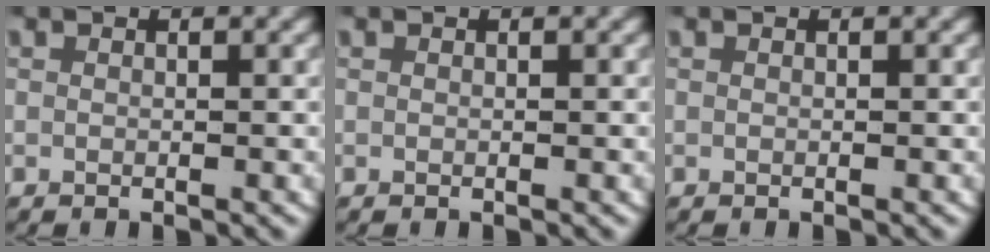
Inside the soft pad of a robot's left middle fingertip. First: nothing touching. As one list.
[{"total": 0.0}, {"total": 0.0}]